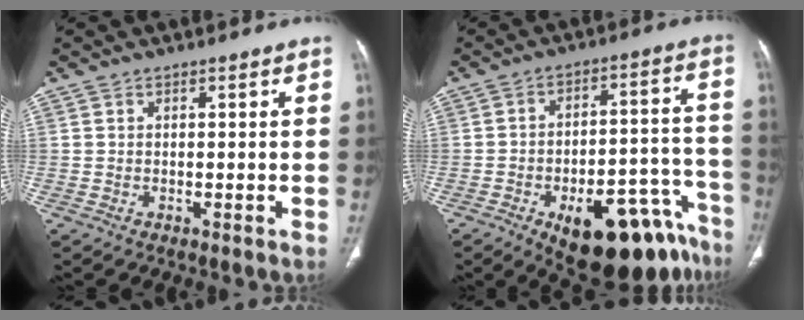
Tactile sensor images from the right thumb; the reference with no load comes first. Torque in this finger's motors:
{"motor_torque": [2.30, 1.35, 1.24, -1.42, 0.33]}